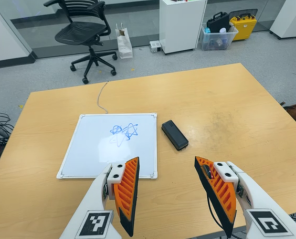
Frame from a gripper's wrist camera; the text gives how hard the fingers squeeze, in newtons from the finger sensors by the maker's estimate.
{"total": 0.0}